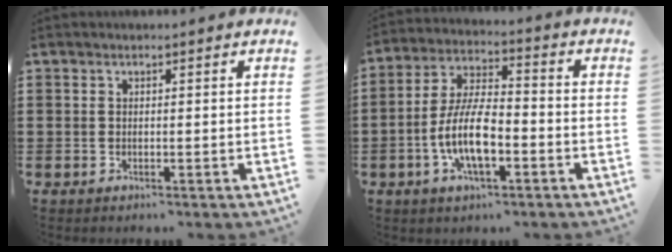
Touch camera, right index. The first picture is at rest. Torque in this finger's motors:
{"motor_torque": [1.44, 0.70, 0.65, 0.21]}